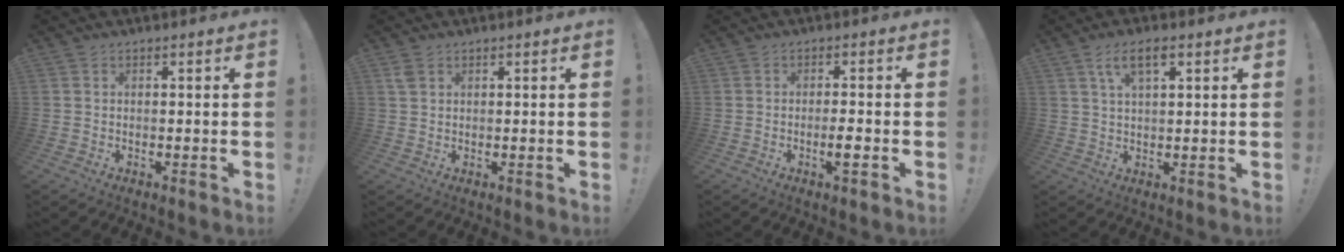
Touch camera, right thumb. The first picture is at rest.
{"total": 2.5, "force": [1.3, 1.5, 1.5], "torque": [-0.026, 0.000, 0.025]}
{"total": 3.6, "force": [-1.4, 0.4, 3.3], "torque": [-0.059, 0.002, -0.023]}
{"total": 6.4, "force": [3.0, 2.5, 5.0], "torque": [-0.085, 0.002, 0.052]}